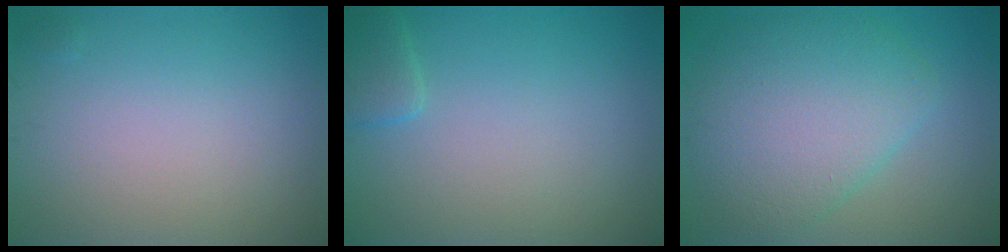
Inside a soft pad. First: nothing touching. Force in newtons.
{"total": 1.7, "press": 1.7, "slide": 0.2}
{"total": 7.3, "press": 7.3, "slide": 0.2}